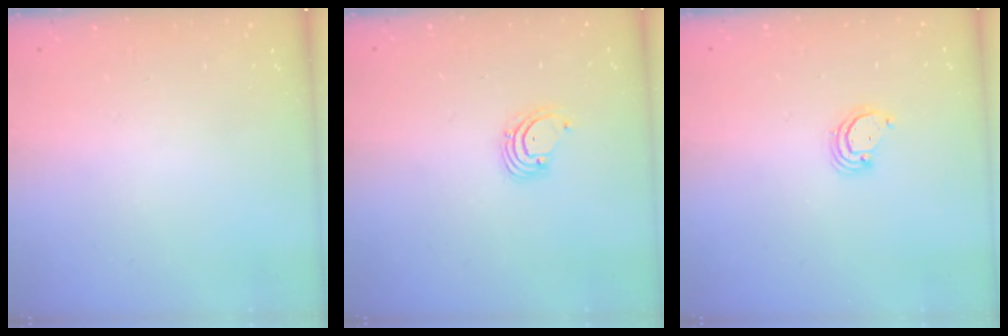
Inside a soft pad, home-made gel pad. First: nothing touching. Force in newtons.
{"total": 1.8, "press": 1.8, "slide": 0.2}
{"total": 3.1, "press": 3.1, "slide": 0.3}